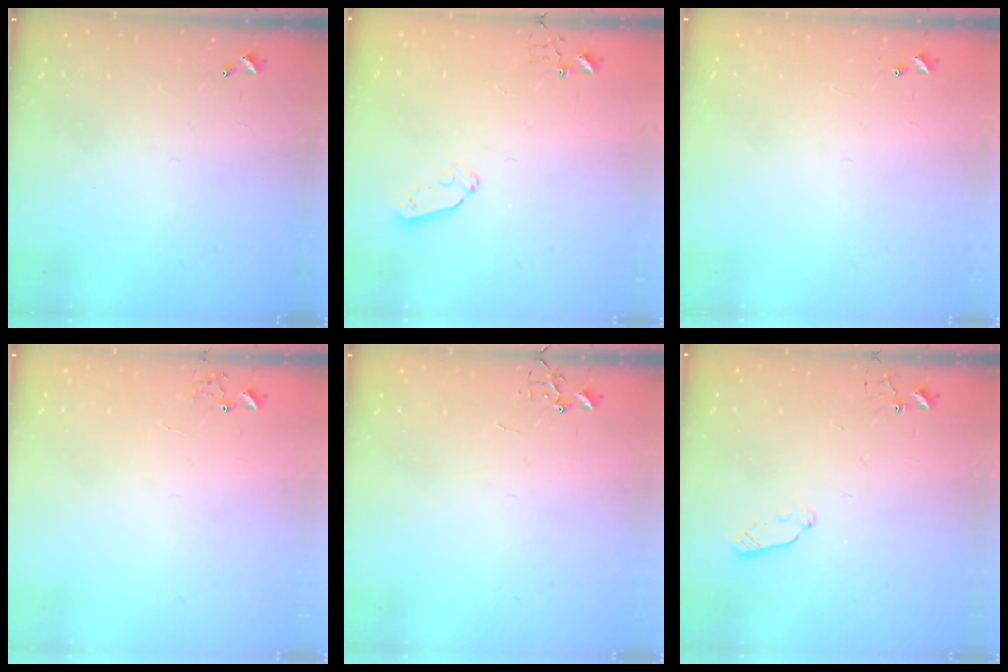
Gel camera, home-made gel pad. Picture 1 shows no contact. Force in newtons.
{"total": 5.0, "press": 4.9, "slide": 1.1}
{"total": 4.1, "press": 4.1, "slide": 0.5}
{"total": 6.5, "press": 6.5, "slide": 0.5}
{"total": 0.0}
{"total": 3.8, "press": 3.8, "slide": 0.6}